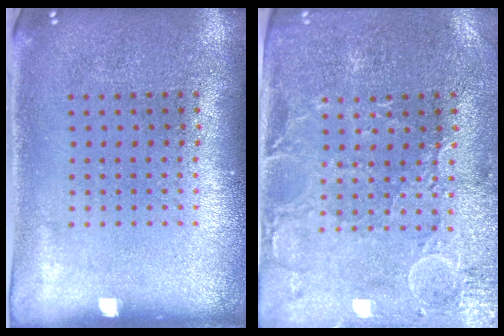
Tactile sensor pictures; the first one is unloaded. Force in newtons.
{"total": 0.8, "press": 0.7, "slide": 0.4}